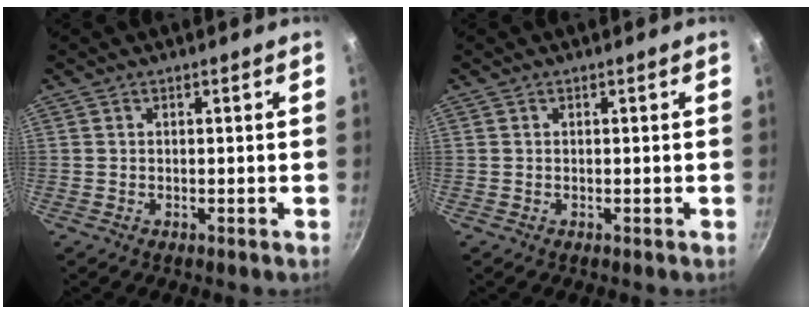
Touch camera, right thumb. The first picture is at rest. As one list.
[{"total": 0.0}]